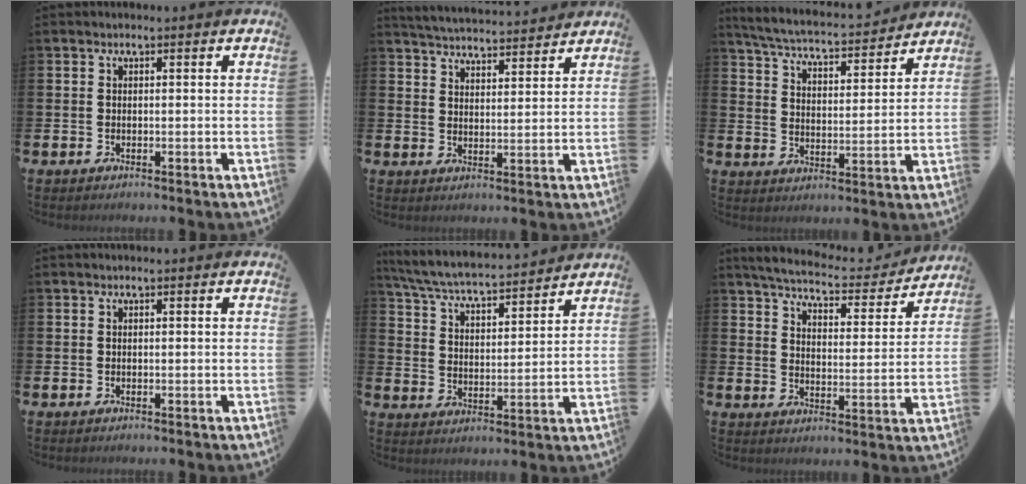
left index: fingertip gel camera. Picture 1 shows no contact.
{"total": 4.9, "force": [4.9, 0.3, 0.2], "torque": [-0.019, -0.032, 0.086]}
{"total": 5.5, "force": [5.3, 0.6, 1.4], "torque": [-0.050, -0.044, 0.087]}
{"total": 0.0}
{"total": 6.2, "force": [6.0, 0.6, 1.7], "torque": [-0.057, -0.048, 0.099]}
{"total": 5.9, "force": [5.7, 0.8, 1.6], "torque": [-0.048, -0.043, 0.092]}